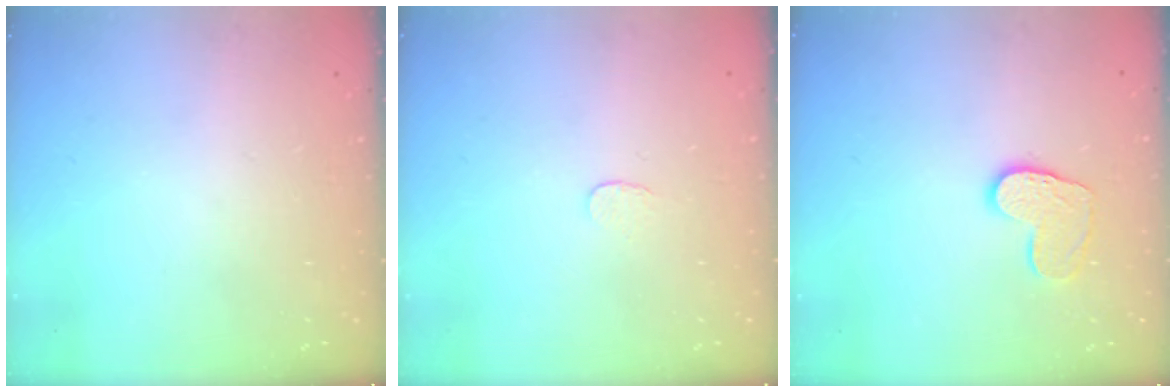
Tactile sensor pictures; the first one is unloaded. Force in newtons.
{"total": 3.0, "press": 3.0, "slide": 0.2}
{"total": 9.5, "press": 9.5, "slide": 0.7}